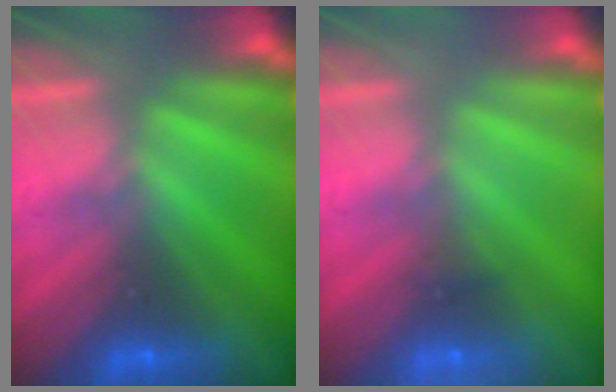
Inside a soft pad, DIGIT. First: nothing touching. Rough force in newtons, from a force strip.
{"total": 1.9}